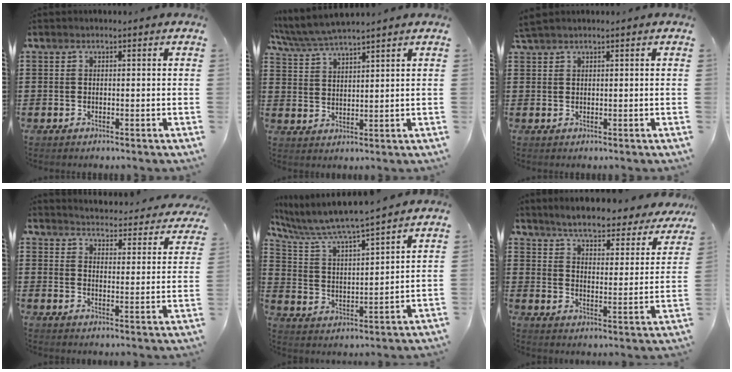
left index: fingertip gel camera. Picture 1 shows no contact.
{"total": 4.7, "force": [4.4, 0.1, 1.7], "torque": [-0.048, -0.016, 0.079]}
{"total": 1.2, "force": [1.1, 0.0, 0.5], "torque": [-0.013, 0.000, 0.022]}
{"total": 3.8, "force": [3.7, -0.5, 0.3], "torque": [-0.020, -0.042, 0.057]}
{"total": 6.8, "force": [6.1, -0.2, 2.8], "torque": [-0.083, -0.039, 0.101]}
{"total": 5.2, "force": [5.0, 0.2, 1.6], "torque": [-0.055, -0.036, 0.081]}